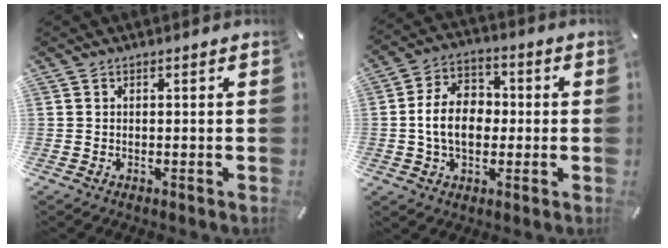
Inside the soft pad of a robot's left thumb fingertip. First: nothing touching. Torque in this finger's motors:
{"motor_torque": [0.22, 0.89, 0.77, -0.48, 0.27]}